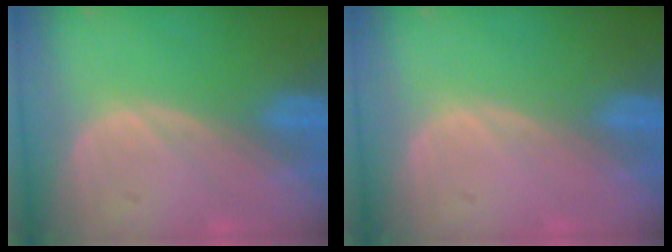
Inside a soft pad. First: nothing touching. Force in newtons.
{"total": 0.0}